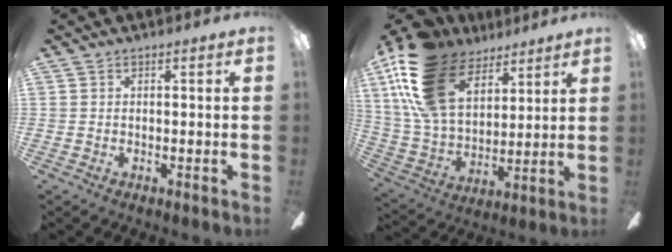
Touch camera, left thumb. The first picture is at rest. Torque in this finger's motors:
{"motor_torque": [2.50, 2.51, 1.39, -1.38, 0.21]}